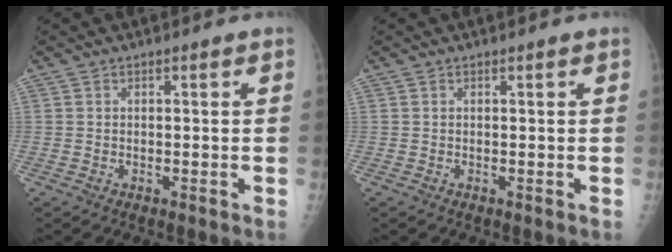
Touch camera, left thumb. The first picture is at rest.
{"total": 0.0}